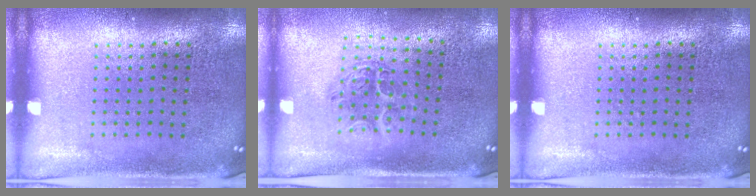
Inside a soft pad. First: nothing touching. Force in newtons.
{"total": 1.1, "press": 1.1, "slide": 0.2}
{"total": 0.0}